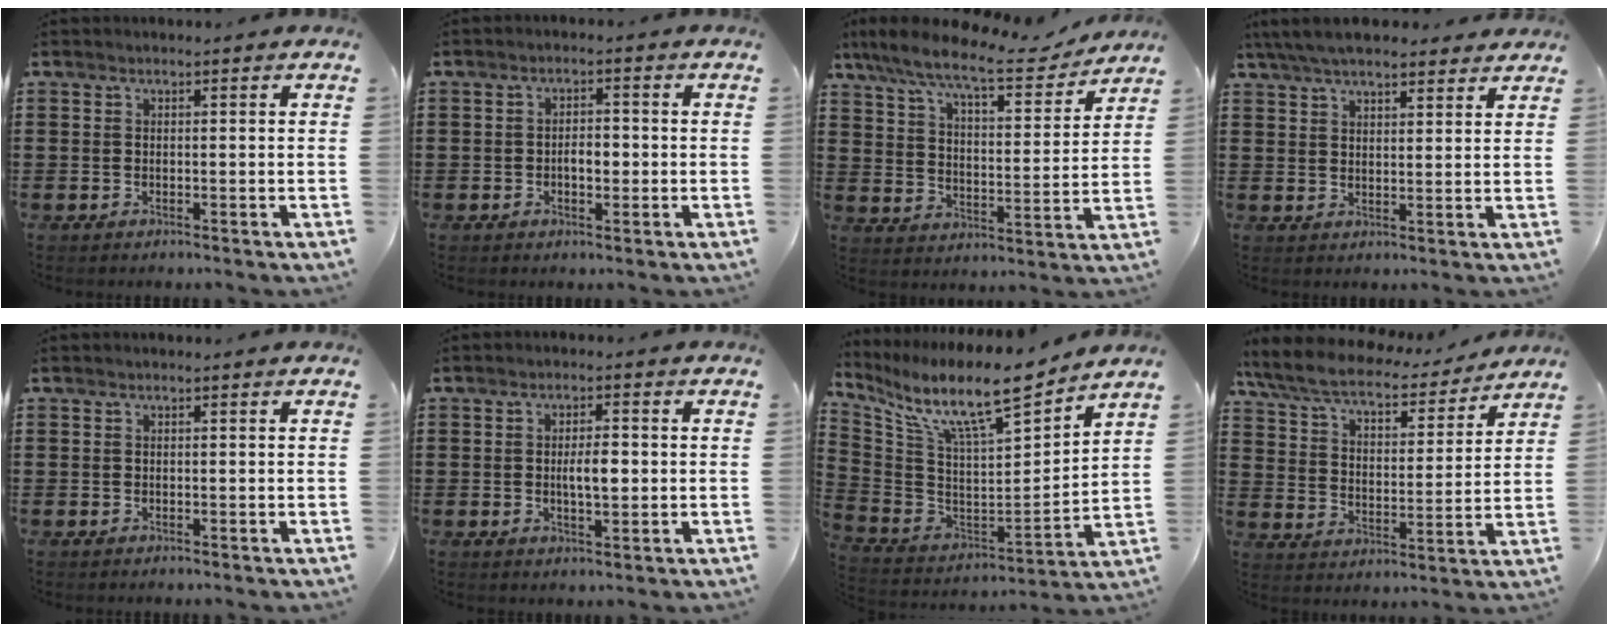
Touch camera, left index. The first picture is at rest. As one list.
[{"total": 2.9, "force": [-0.5, 1.4, 2.5], "torque": [-0.041, 0.001, -0.014]}, {"total": 10.1, "force": [8.5, 1.1, 5.3], "torque": [-0.136, -0.041, 0.143]}, {"total": 5.9, "force": [5.2, 1.3, 2.4], "torque": [-0.061, -0.006, 0.099]}, {"total": 0.0}, {"total": 3.8, "force": [0.0, 1.3, 3.6], "torque": [-0.060, -0.002, -0.003]}, {"total": 11.9, "force": [9.3, 1.4, 7.3], "torque": [-0.169, -0.069, 0.154]}, {"total": 7.3, "force": [6.5, 1.1, 3.1], "torque": [-0.088, -0.039, 0.110]}]